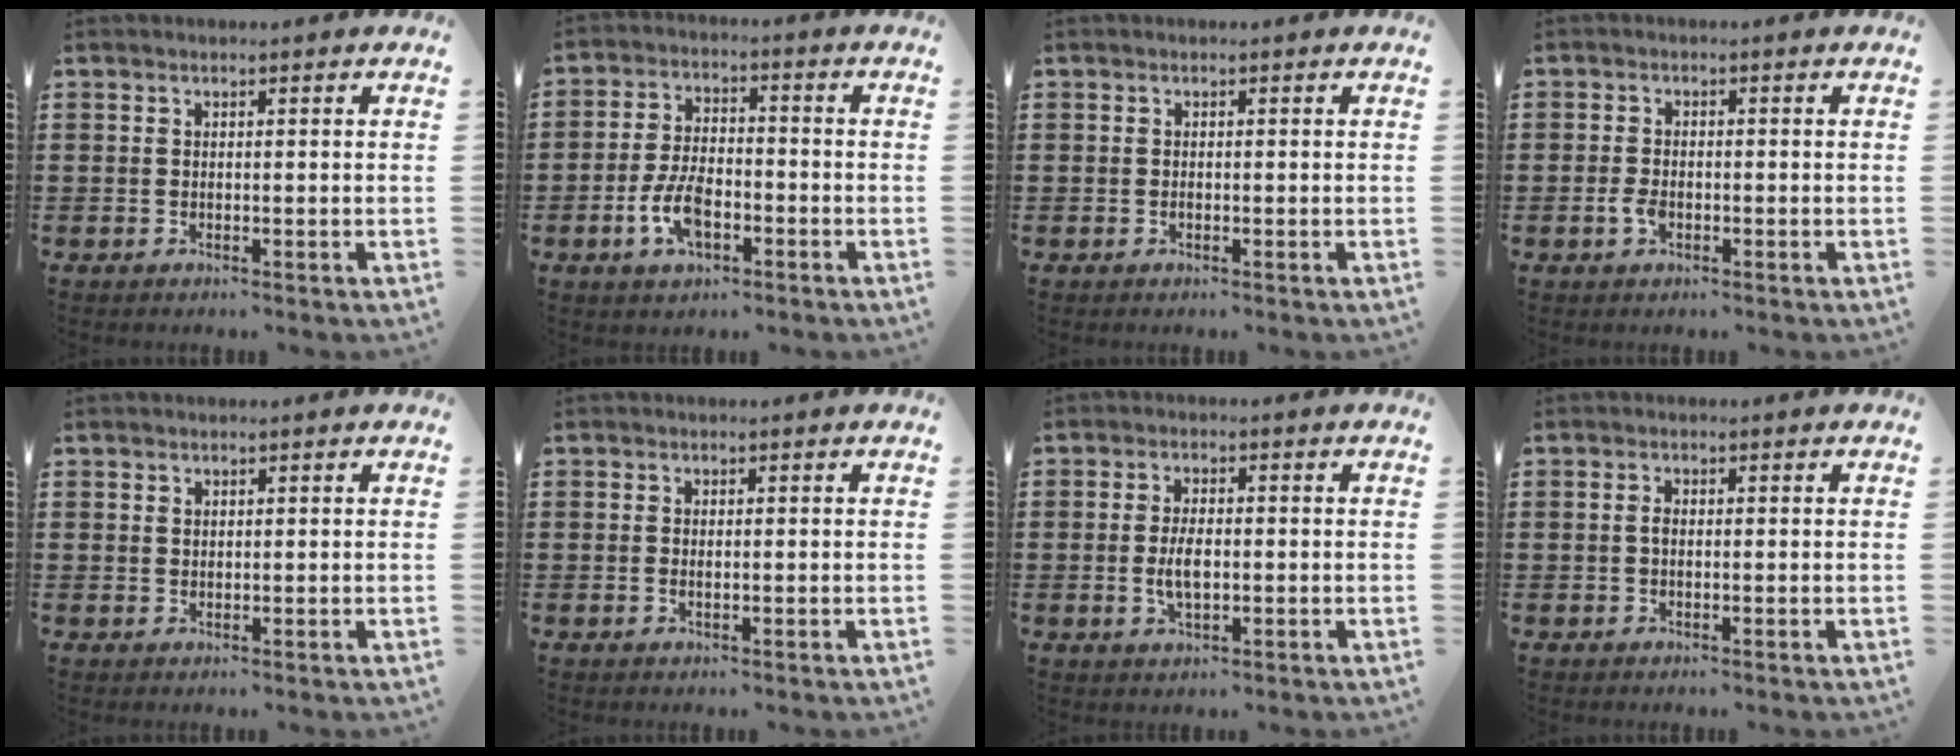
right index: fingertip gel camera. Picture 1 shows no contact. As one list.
[{"total": 6.7, "force": [-2.6, 3.4, 5.2], "torque": [-0.121, -0.002, -0.053]}, {"total": 0.0}, {"total": 2.2, "force": [-0.9, 1.1, 1.7], "torque": [-0.048, -0.008, -0.019]}, {"total": 0.7, "force": [0.4, 0.5, 0.1], "torque": [-0.003, 0.003, 0.009]}, {"total": 0.8, "force": [-0.1, 0.4, 0.7], "torque": [-0.015, 0.000, -0.002]}, {"total": 4.3, "force": [-0.5, 1.9, 3.8], "torque": [-0.078, 0.001, -0.012]}, {"total": 1.0, "force": [-0.2, 0.5, 0.9], "torque": [-0.018, 0.001, -0.004]}]